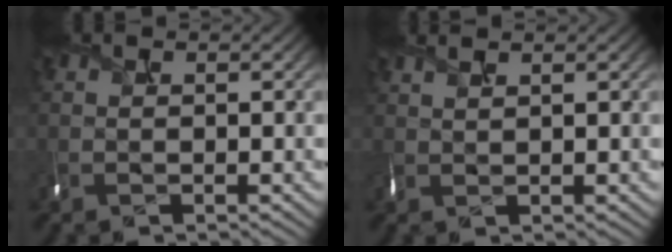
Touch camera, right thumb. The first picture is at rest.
{"total": 1.7, "force": [1.2, 0.5, 1.0], "torque": [-0.011, 0.003, 0.021]}